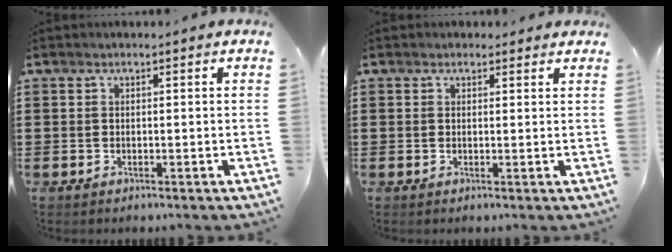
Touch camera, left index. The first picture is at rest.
{"total": 1.4, "force": [1.2, 0.8, 0.2], "torque": [-0.006, 0.007, 0.022]}